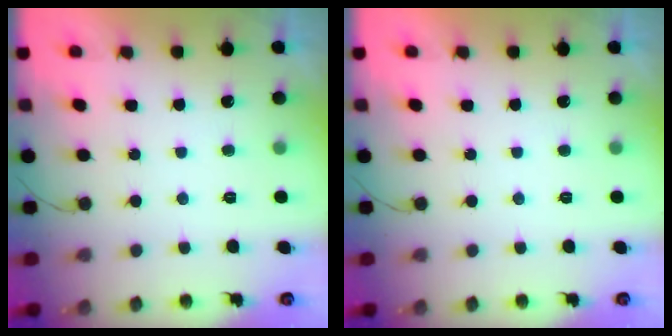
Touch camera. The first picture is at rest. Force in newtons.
{"total": 0.0}